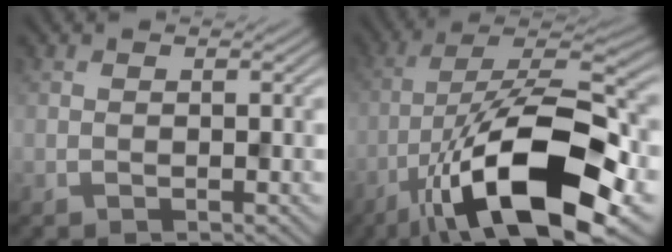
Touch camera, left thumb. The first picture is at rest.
{"total": 17.2, "force": [-8.2, 5.7, 14.1], "torque": [-0.234, -0.002, -0.151]}